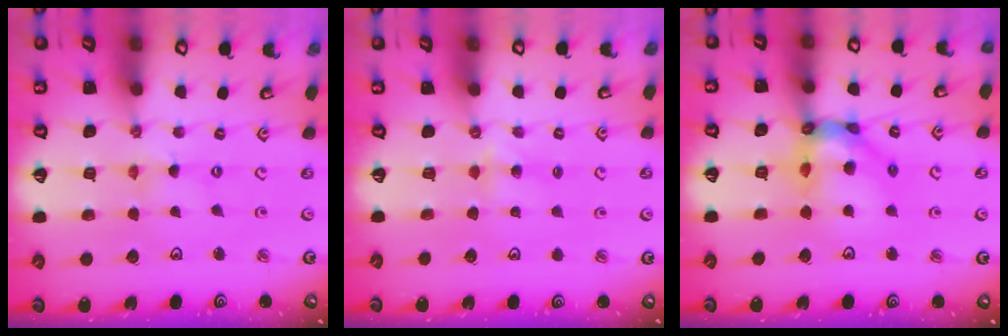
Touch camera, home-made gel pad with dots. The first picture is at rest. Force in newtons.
{"total": 3.3, "press": 3.3, "slide": 0.5}
{"total": 13.4, "press": 13.3, "slide": 1.6}